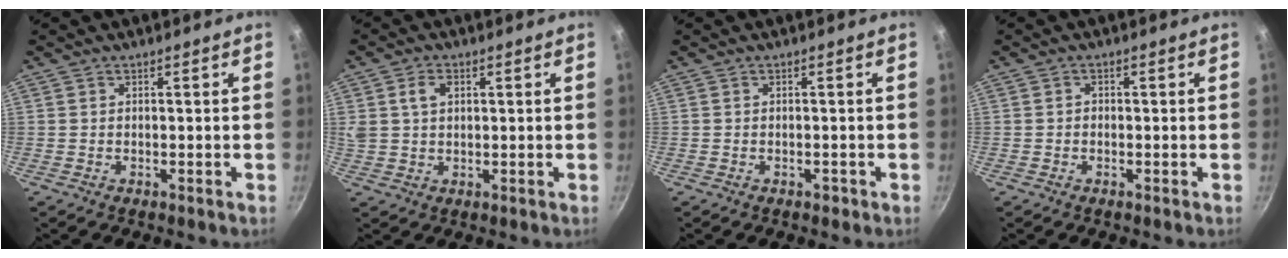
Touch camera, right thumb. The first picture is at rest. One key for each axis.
{"total": 4.7, "fx": 1.5, "fy": 3.3, "fz": 3.0, "tx": -0.047, "ty": 0.001, "tz": 0.028}
{"total": 1.1, "fx": -0.6, "fy": 0.6, "fz": 0.6, "tx": -0.009, "ty": 0.004, "tz": -0.005}
{"total": 0.9, "fx": -0.3, "fy": 0.7, "fz": 0.4, "tx": -0.006, "ty": 0.004, "tz": -0.007}